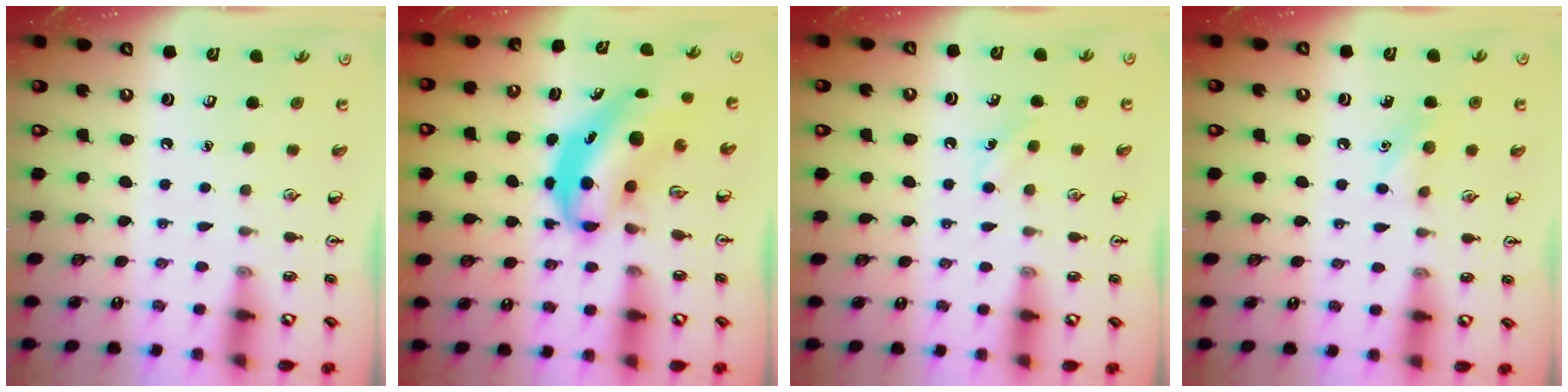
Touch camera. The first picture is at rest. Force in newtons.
{"total": 6.7, "press": 6.5, "slide": 1.6}
{"total": 4.8, "press": 4.5, "slide": 1.5}
{"total": 7.5, "press": 7.3, "slide": 1.8}